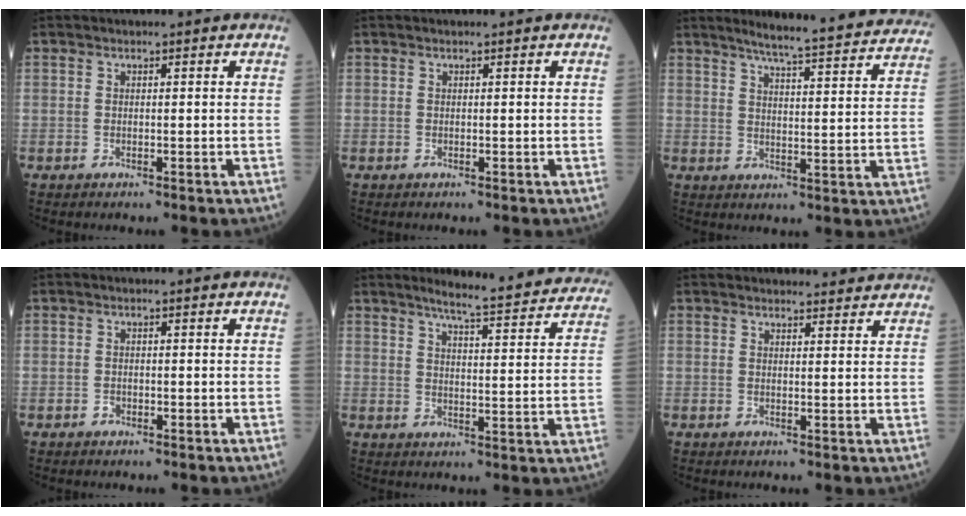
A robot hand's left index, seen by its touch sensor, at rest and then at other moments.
{"total": 0.0}
{"total": 21.3, "force": [19.5, 1.0, 8.3], "torque": [-0.110, -0.044, 0.230]}
{"total": 0.6, "force": [-0.4, 0.4, 0.2], "torque": [-0.005, 0.001, -0.008]}
{"total": 18.2, "force": [16.8, 1.1, 7.0], "torque": [-0.088, -0.047, 0.192]}
{"total": 7.0, "force": [6.7, 1.3, 1.4], "torque": [-0.004, 0.013, 0.065]}